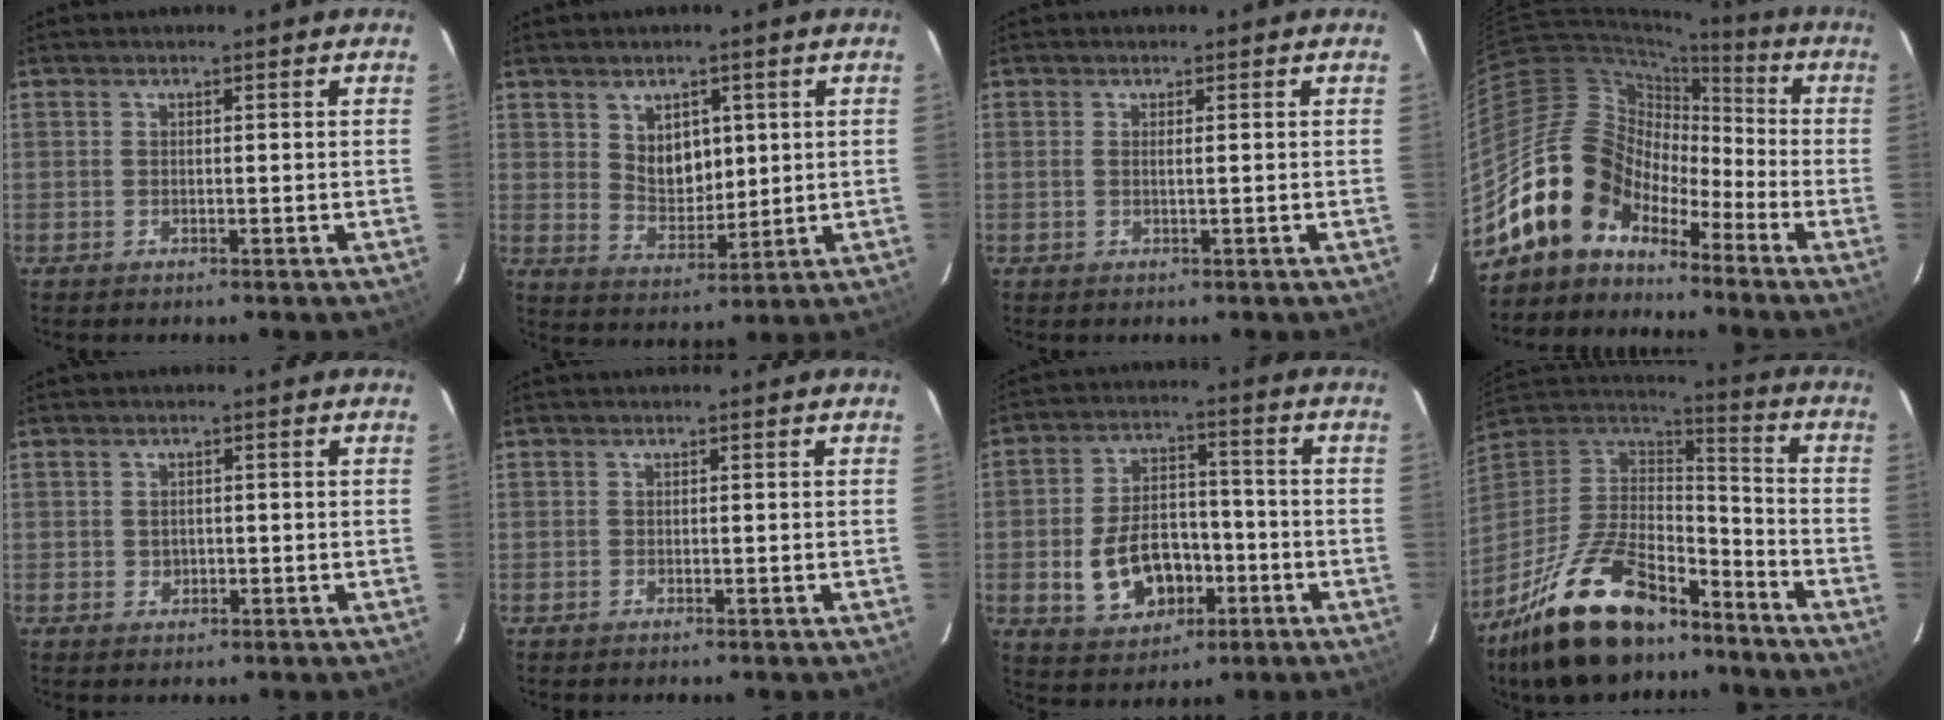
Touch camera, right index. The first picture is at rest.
{"total": 7.2, "force": [2.5, 4.9, 4.6], "torque": [-0.071, 0.001, 0.056]}
{"total": 0.6, "force": [0.1, -0.3, 0.6], "torque": [-0.013, 0.000, 0.000]}
{"total": 13.1, "force": [-9.8, 7.9, 3.9], "torque": [-0.078, 0.036, -0.192]}
{"total": 1.4, "force": [-0.1, 1.3, 0.4], "torque": [-0.002, 0.003, 0.001]}
{"total": 0.0}
{"total": 12.9, "force": [-4.0, 8.5, 8.9], "torque": [-0.185, 0.015, -0.047]}
{"total": 25.6, "force": [-17.7, 11.0, 14.8], "torque": [-0.305, -0.002, -0.293]}